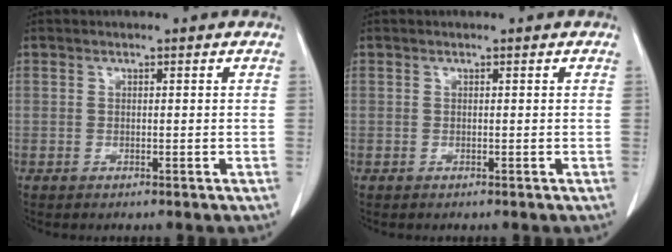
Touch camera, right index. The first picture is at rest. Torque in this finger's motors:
{"motor_torque": [0.00, 0.00, 0.00, 0.00]}